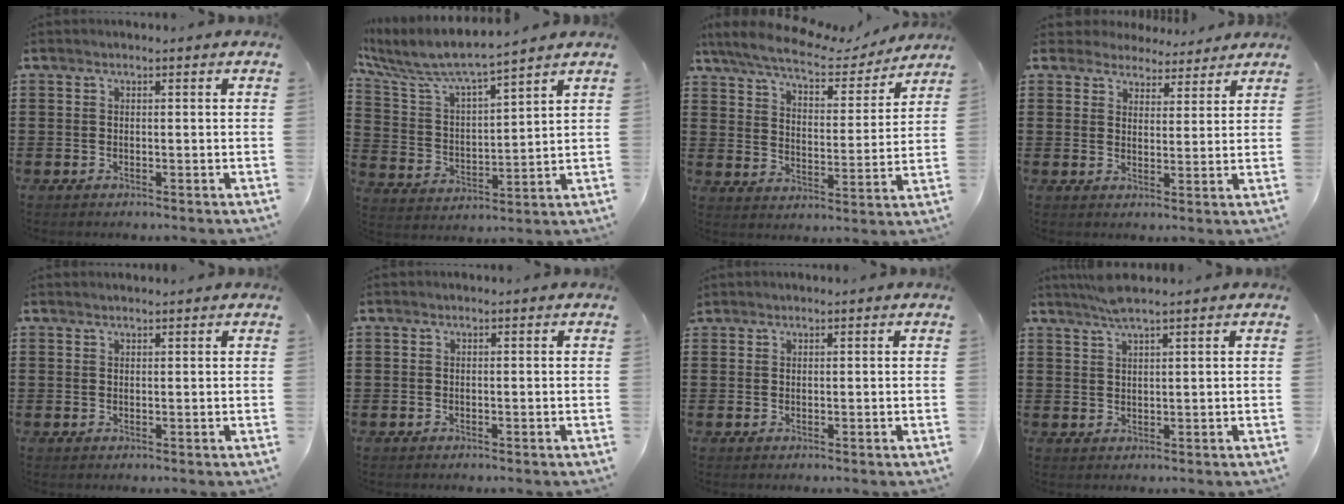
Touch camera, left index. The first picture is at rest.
{"total": 6.7, "force": [6.0, 0.6, 2.8], "torque": [-0.086, -0.036, 0.097]}
{"total": 7.0, "force": [6.1, 1.3, 3.2], "torque": [-0.089, -0.031, 0.103]}
{"total": 4.1, "force": [3.9, 1.4, 0.2], "torque": [-0.023, -0.009, 0.071]}
{"total": 0.9, "force": [0.9, 0.1, 0.1], "torque": [-0.004, 0.000, 0.017]}
{"total": 0.0}
{"total": 0.9, "force": [0.8, 0.4, 0.1], "torque": [-0.005, 0.003, 0.017]}
{"total": 3.1, "force": [2.5, 0.0, 1.8], "torque": [-0.041, 0.001, 0.047]}